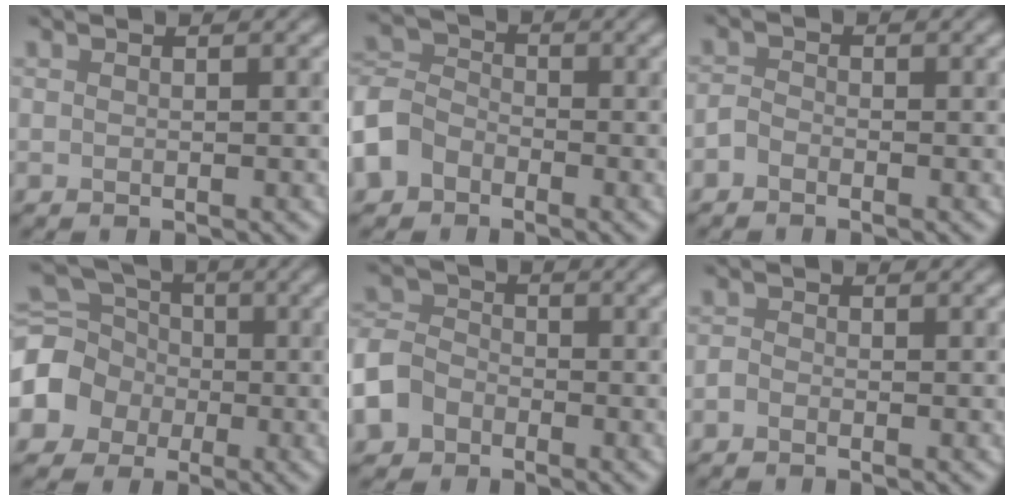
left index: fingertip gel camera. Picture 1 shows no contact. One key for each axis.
{"total": 4.3, "fx": -2.8, "fy": 3.0, "fz": 1.1, "tx": -0.027, "ty": 0.005, "tz": -0.069}
{"total": 1.3, "fx": -1.2, "fy": 0.3, "fz": -0.2, "tx": 0.006, "ty": 0.003, "tz": -0.025}
{"total": 5.7, "fx": -2.0, "fy": 5.0, "fz": 1.7, "tx": -0.040, "ty": 0.001, "tz": -0.047}
{"total": 5.4, "fx": -3.6, "fy": 3.8, "fz": 1.2, "tx": -0.021, "ty": -0.009, "tz": -0.073}
{"total": 1.0, "fx": -0.9, "fy": 0.2, "fz": -0.2, "tx": 0.006, "ty": 0.000, "tz": -0.018}